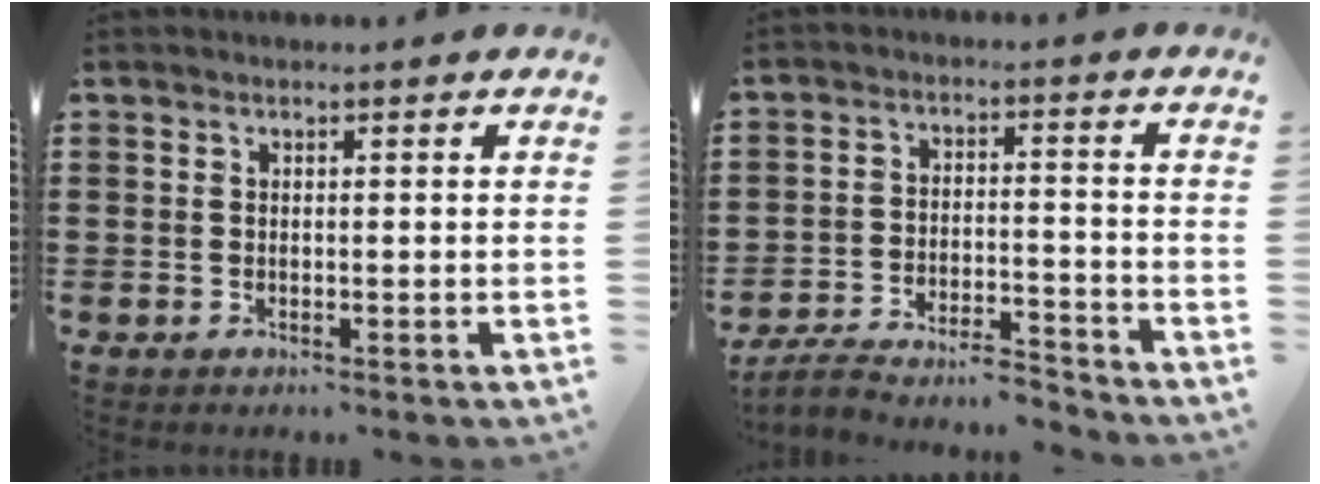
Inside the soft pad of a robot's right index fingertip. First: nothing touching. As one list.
[{"total": 5.3, "force": [-5.1, 0.3, 1.3], "torque": [-0.037, -0.003, -0.102]}]